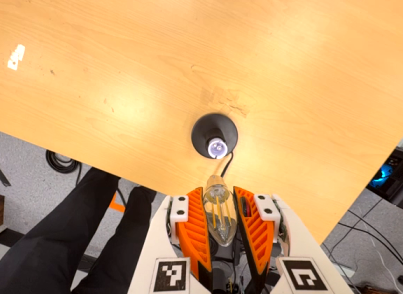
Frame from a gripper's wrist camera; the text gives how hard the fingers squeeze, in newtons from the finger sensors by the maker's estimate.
{"total": 13.3, "left": 13.7, "right": 12.9}